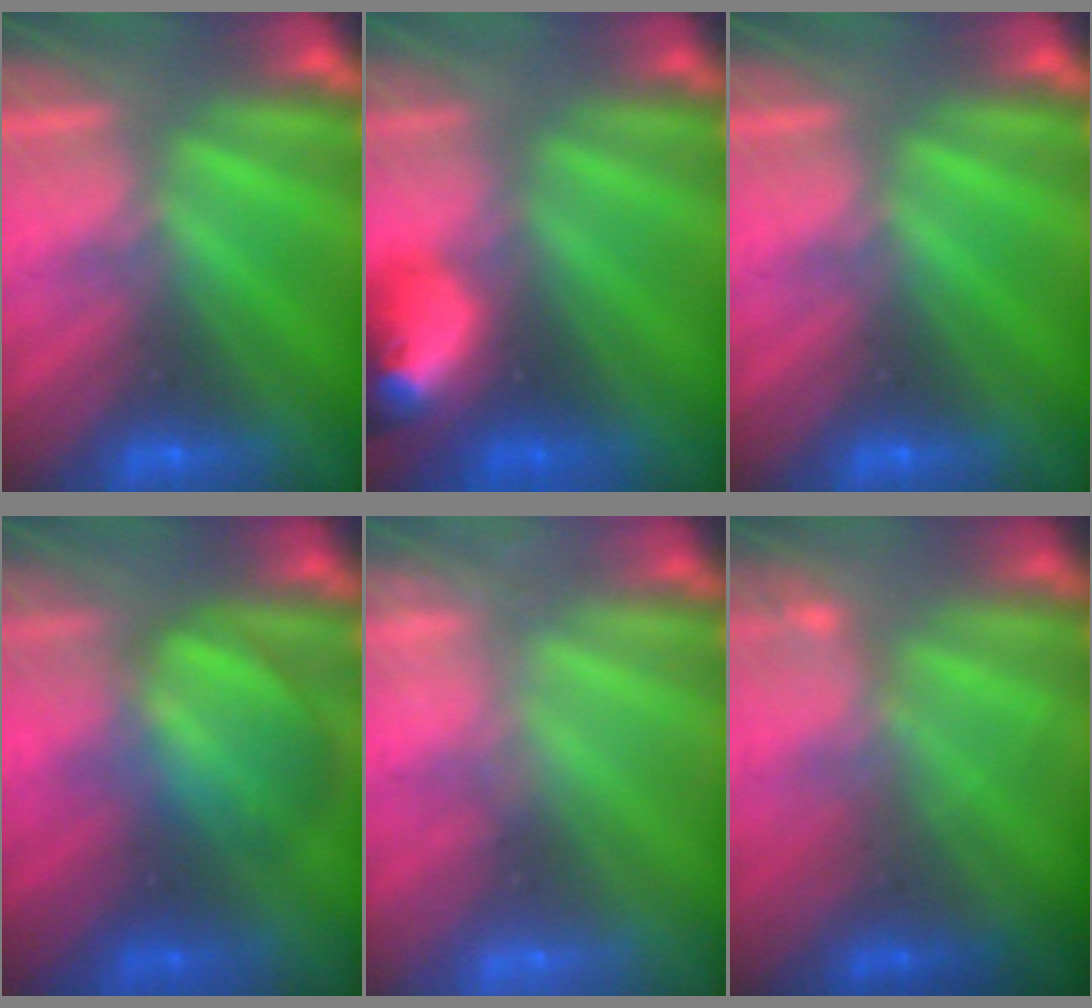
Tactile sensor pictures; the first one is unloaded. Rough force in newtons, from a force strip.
{"total": 7.4}
{"total": 0.0}
{"total": 3.3}
{"total": 2.5}
{"total": 2.2}